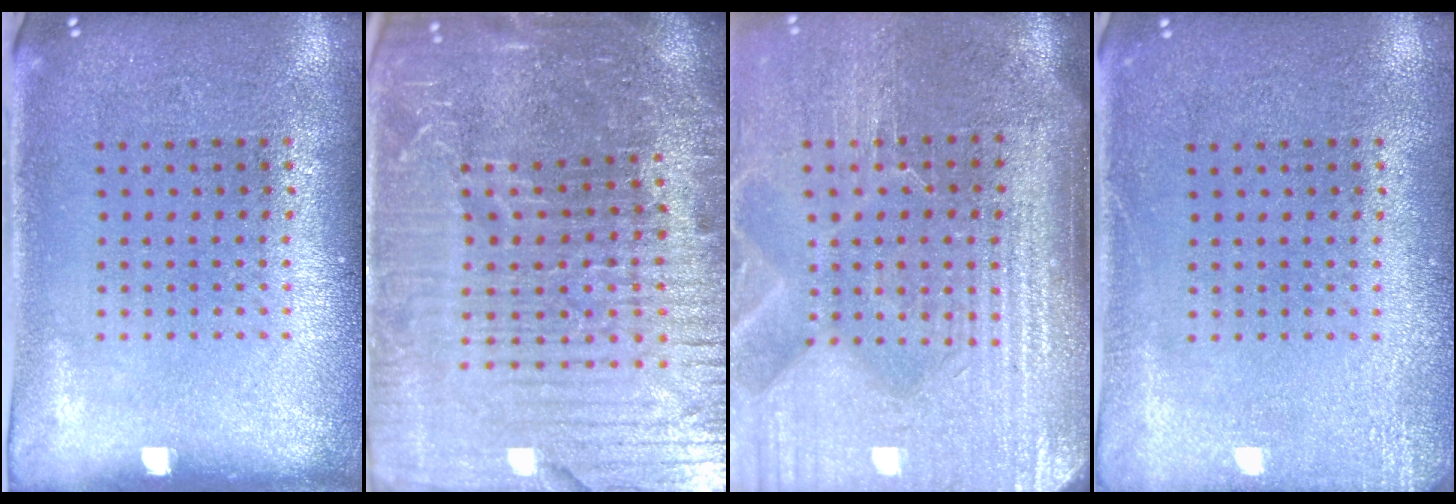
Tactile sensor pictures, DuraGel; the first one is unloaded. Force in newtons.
{"total": 6.5, "press": 5.7, "slide": 3.2}
{"total": 4.9, "press": 4.2, "slide": 2.5}
{"total": 1.9, "press": 1.9, "slide": 0.3}